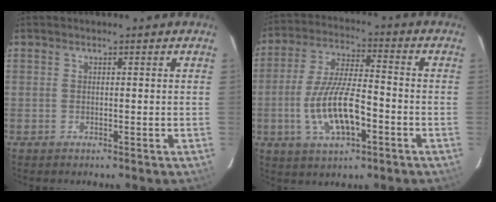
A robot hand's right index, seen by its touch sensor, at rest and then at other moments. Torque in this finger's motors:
{"motor_torque": [1.18, -0.95, 0.62, 0.21]}